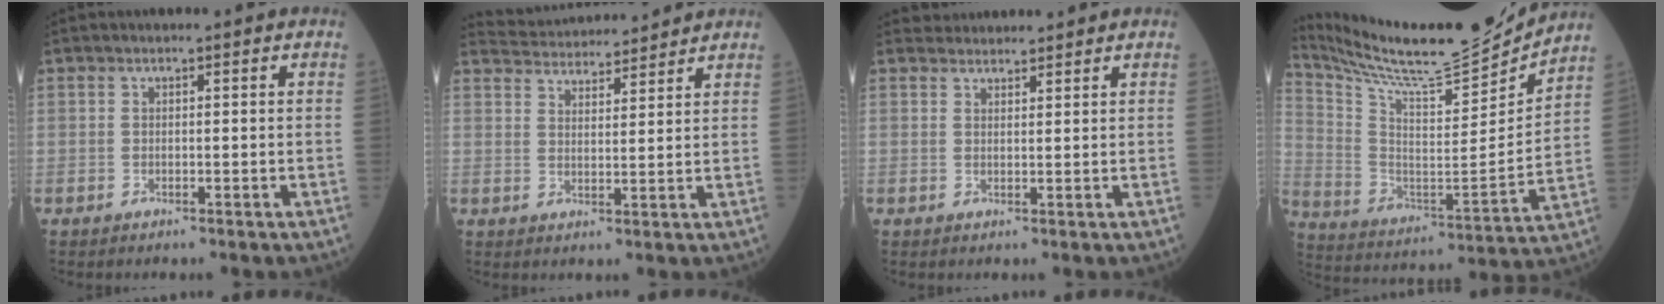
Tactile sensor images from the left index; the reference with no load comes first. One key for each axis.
{"total": 9.9, "fx": 9.8, "fy": 1.0, "fz": 1.5, "tx": -0.033, "ty": 0.023, "tz": 0.148}
{"total": 2.9, "fx": 2.9, "fy": 0.5, "fz": -0.3, "tx": -0.001, "ty": 0.022, "tz": 0.051}
{"total": 22.0, "fx": 20.5, "fy": 0.9, "fz": 7.7, "tx": -0.166, "ty": -0.049, "tz": 0.333}